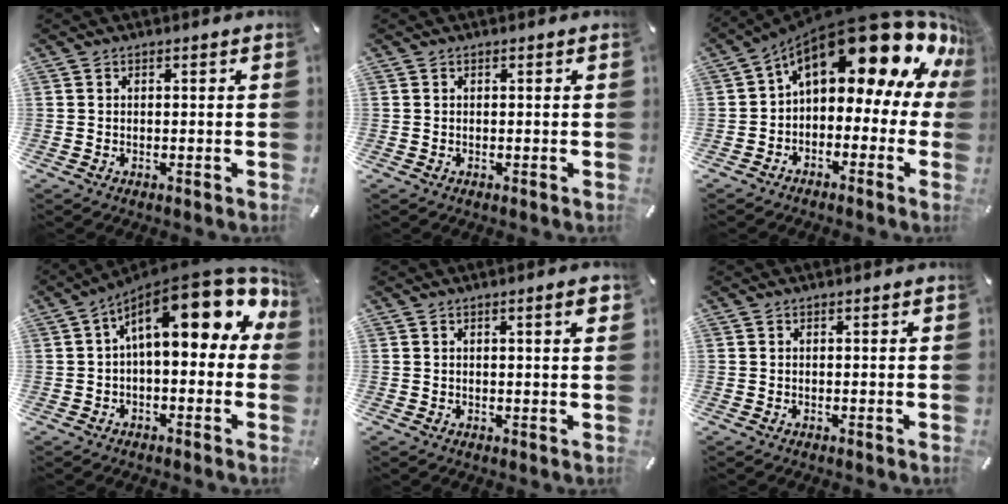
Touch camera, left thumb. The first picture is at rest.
{"total": 0.0}
{"total": 21.9, "force": [11.1, 10.3, 15.9], "torque": [-0.250, -0.092, 0.185]}
{"total": 17.2, "force": [6.9, 7.0, 14.2], "torque": [-0.222, -0.050, 0.113]}
{"total": 3.3, "force": [1.2, 0.5, 3.0], "torque": [-0.051, 0.001, 0.015]}
{"total": 0.0}